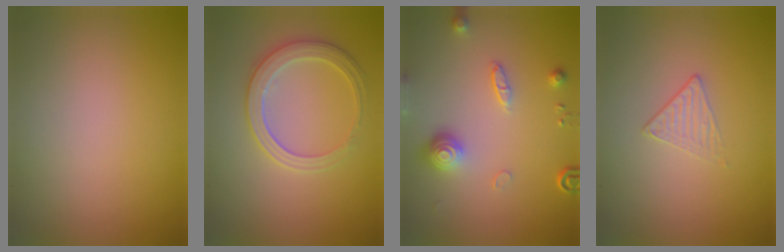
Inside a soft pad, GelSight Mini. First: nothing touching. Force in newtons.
{"total": 3.3, "press": 3.2, "slide": 0.4}
{"total": 3.2, "press": 2.8, "slide": 1.4}
{"total": 1.2, "press": 0.7, "slide": 1.0}